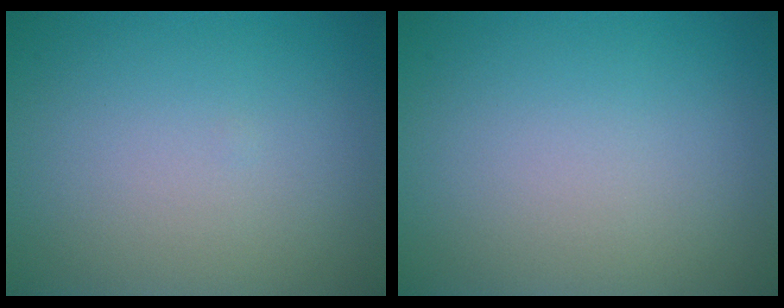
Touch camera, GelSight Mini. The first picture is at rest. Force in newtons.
{"total": 0.0}